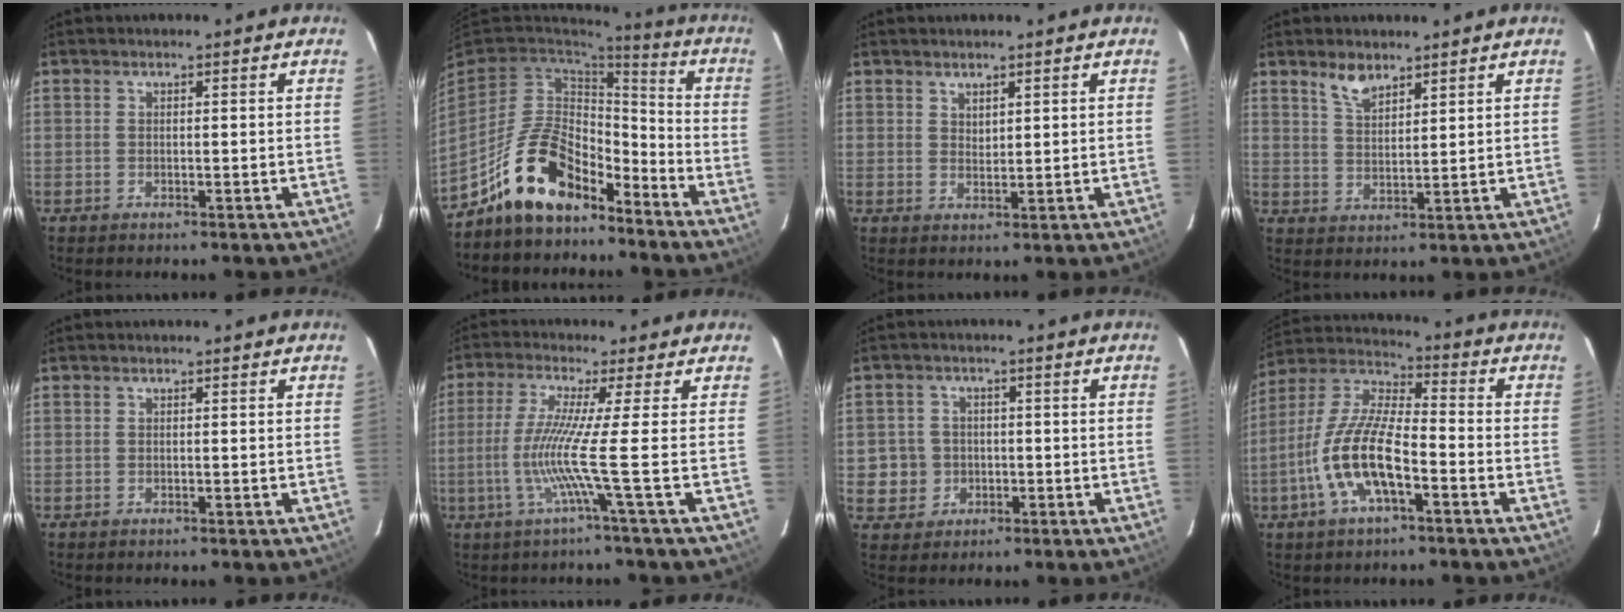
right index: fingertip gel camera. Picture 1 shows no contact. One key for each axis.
{"total": 15.0, "fx": -10.5, "fy": 7.1, "fz": 8.0, "tx": -0.174, "ty": 0.019, "tz": -0.180}
{"total": 2.0, "fx": 1.6, "fy": 0.9, "fz": 0.7, "tx": -0.008, "ty": 0.001, "tz": 0.029}
{"total": 4.8, "fx": 3.7, "fy": 1.8, "fz": 2.4, "tx": -0.044, "ty": 0.003, "tz": 0.071}
{"total": 0.0}
{"total": 7.7, "fx": -2.0, "fy": -3.2, "fz": 6.8, "tx": -0.142, "ty": -0.012, "tz": -0.035}
{"total": 6.1, "fx": -0.9, "fy": 6.0, "fz": 1.0, "tx": -0.037, "ty": 0.021, "tz": -0.006}
{"total": 13.8, "fx": -5.3, "fy": 4.4, "fz": 11.9, "tx": -0.251, "ty": -0.001, "tz": -0.105}